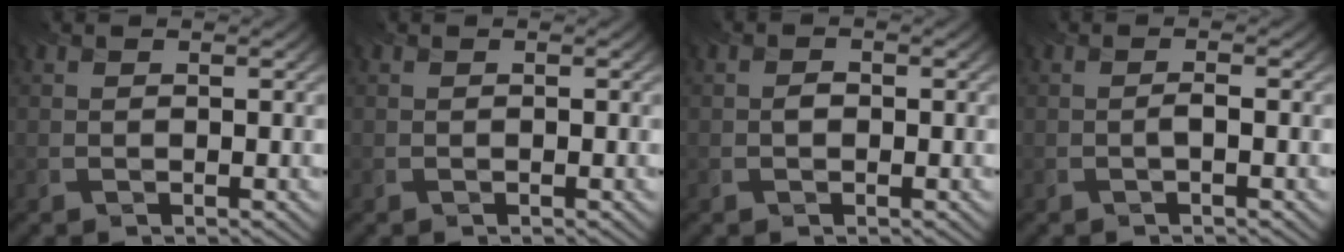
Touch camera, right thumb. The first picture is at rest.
{"total": 0.0}
{"total": 0.9, "force": [-0.2, 0.7, 0.6], "torque": [-0.011, -0.001, -0.005]}
{"total": 1.0, "force": [-0.3, 0.1, 0.9], "torque": [-0.016, 0.004, -0.006]}